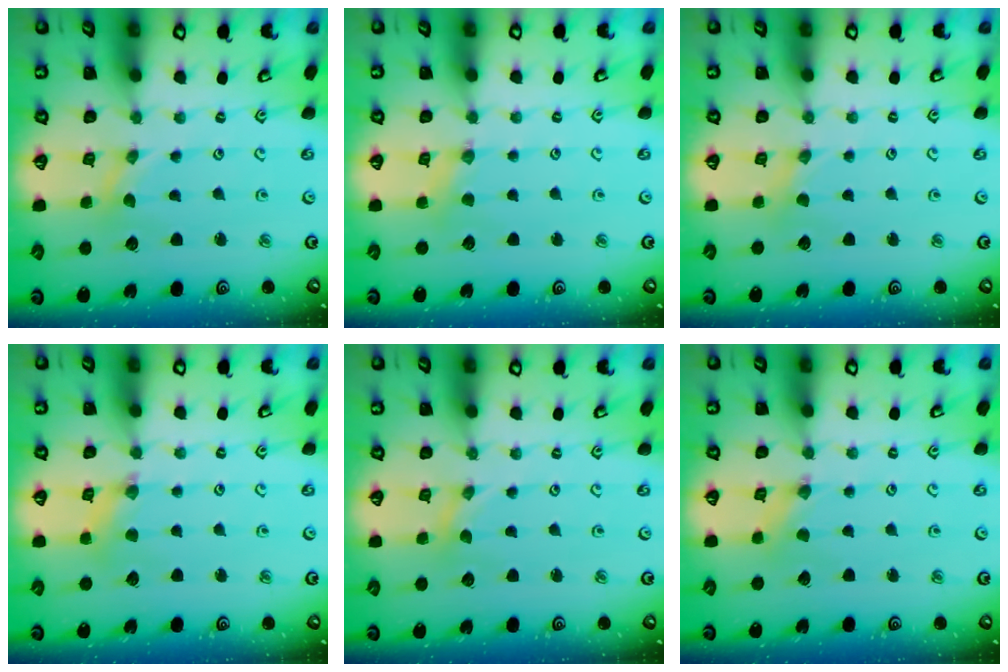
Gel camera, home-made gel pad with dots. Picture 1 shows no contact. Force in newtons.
{"total": 3.6, "press": 3.6, "slide": 0.5}
{"total": 0.0}
{"total": 3.0, "press": 3.0, "slide": 0.3}
{"total": 0.0}
{"total": 0.0}